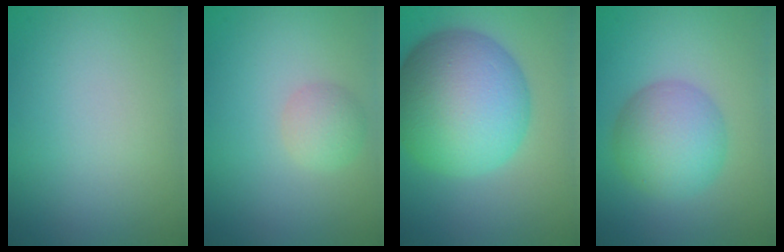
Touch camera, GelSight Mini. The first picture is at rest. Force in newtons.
{"total": 1.9, "press": 1.9, "slide": 0.1}
{"total": 12.2, "press": 12.2, "slide": 0.2}
{"total": 5.3, "press": 5.3, "slide": 0.1}